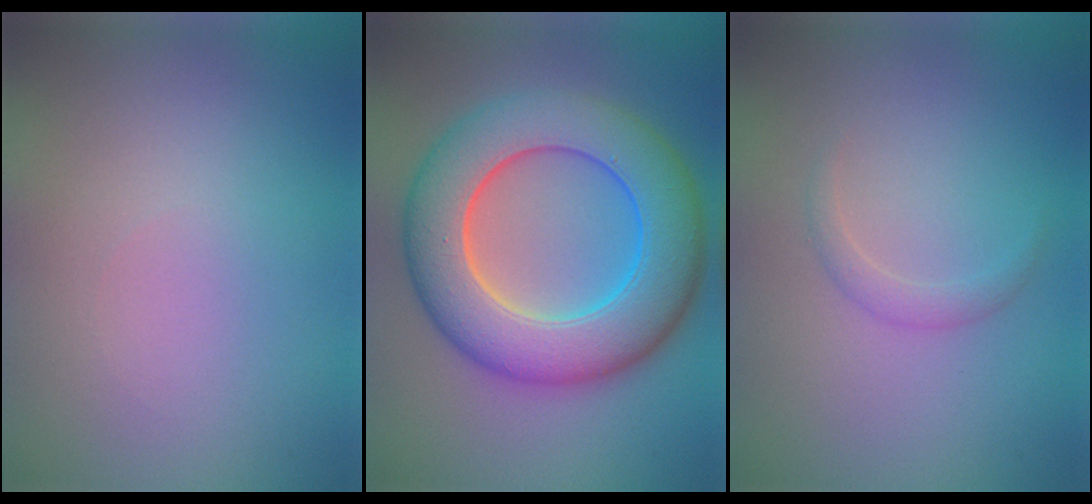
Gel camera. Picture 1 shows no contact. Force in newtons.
{"total": 10.9, "press": 10.8, "slide": 0.6}
{"total": 1.1, "press": 1.1, "slide": 0.1}